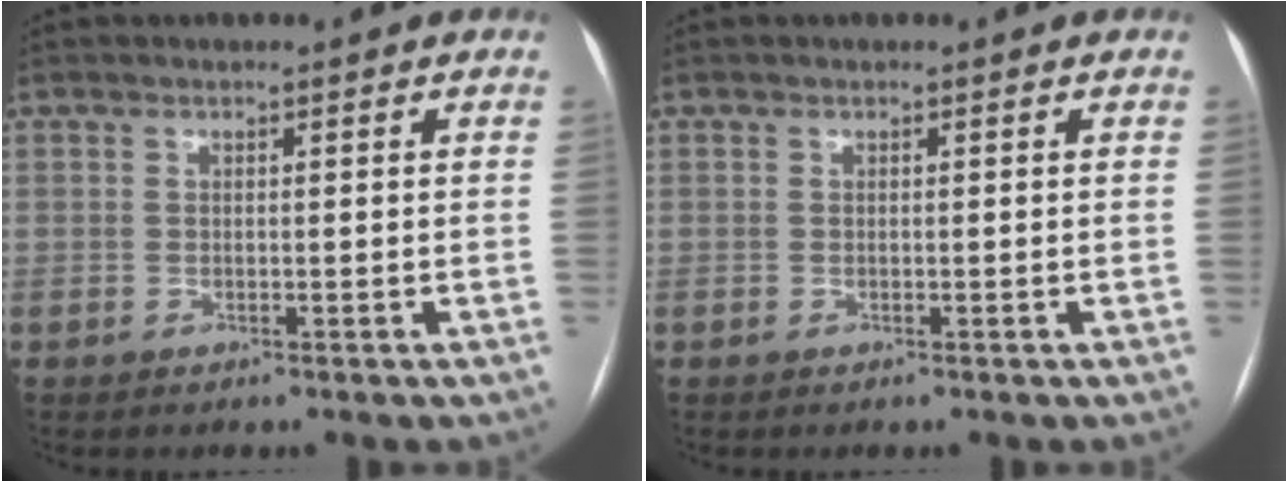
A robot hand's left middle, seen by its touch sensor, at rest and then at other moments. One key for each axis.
{"total": 0.0}